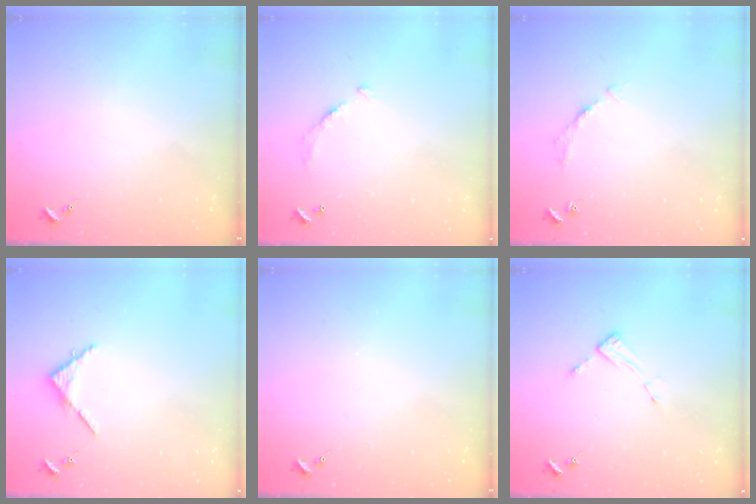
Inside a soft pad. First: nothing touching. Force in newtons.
{"total": 6.5, "press": 6.5, "slide": 0.4}
{"total": 2.7, "press": 2.7, "slide": 0.4}
{"total": 3.8, "press": 3.8, "slide": 0.4}
{"total": 0.0}
{"total": 3.9, "press": 3.9, "slide": 0.2}